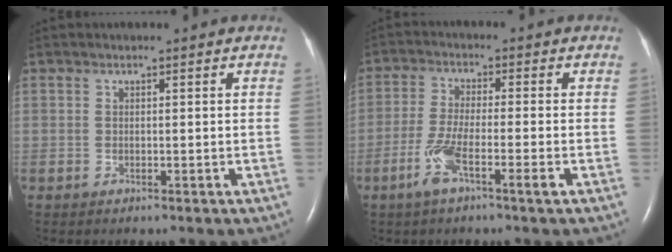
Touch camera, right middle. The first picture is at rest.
{"total": 6.0, "force": [-3.0, 0.1, 5.3], "torque": [-0.111, -0.009, -0.059]}